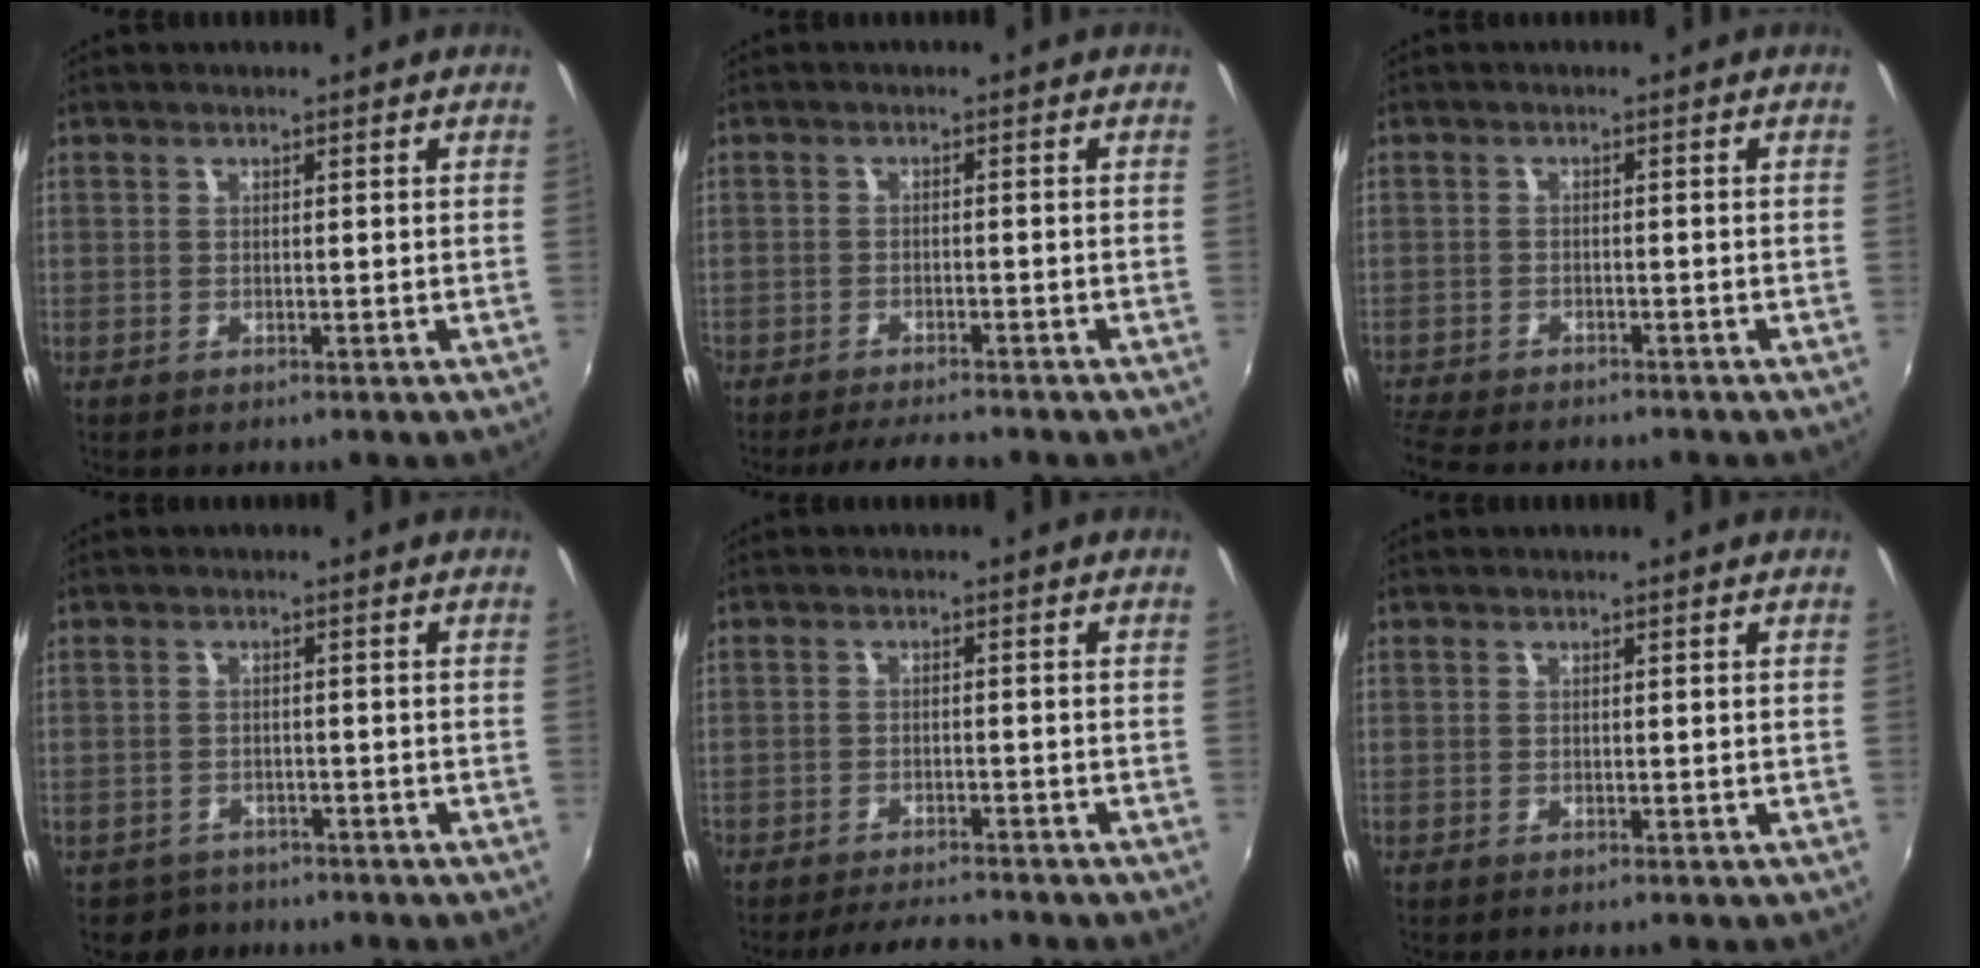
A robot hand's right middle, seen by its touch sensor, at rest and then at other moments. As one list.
[{"total": 6.3, "force": [-5.7, 1.1, 2.5], "torque": [-0.064, -0.009, -0.087]}, {"total": 8.5, "force": [-7.7, 1.9, 3.0], "torque": [-0.090, -0.024, -0.132]}, {"total": 3.6, "force": [-2.7, 2.3, -0.2], "torque": [-0.009, 0.001, -0.045]}, {"total": 6.5, "force": [-6.1, 1.0, 2.1], "torque": [-0.060, -0.006, -0.091]}, {"total": 0.0}]